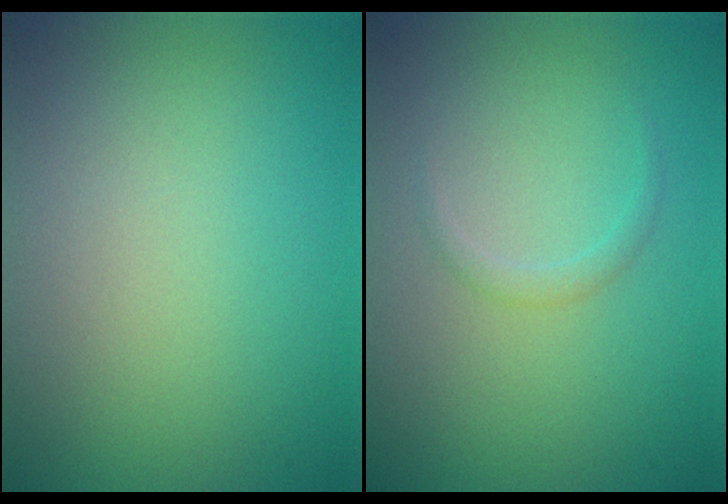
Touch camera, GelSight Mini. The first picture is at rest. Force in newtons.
{"total": 0.9, "press": 0.9, "slide": 0.0}